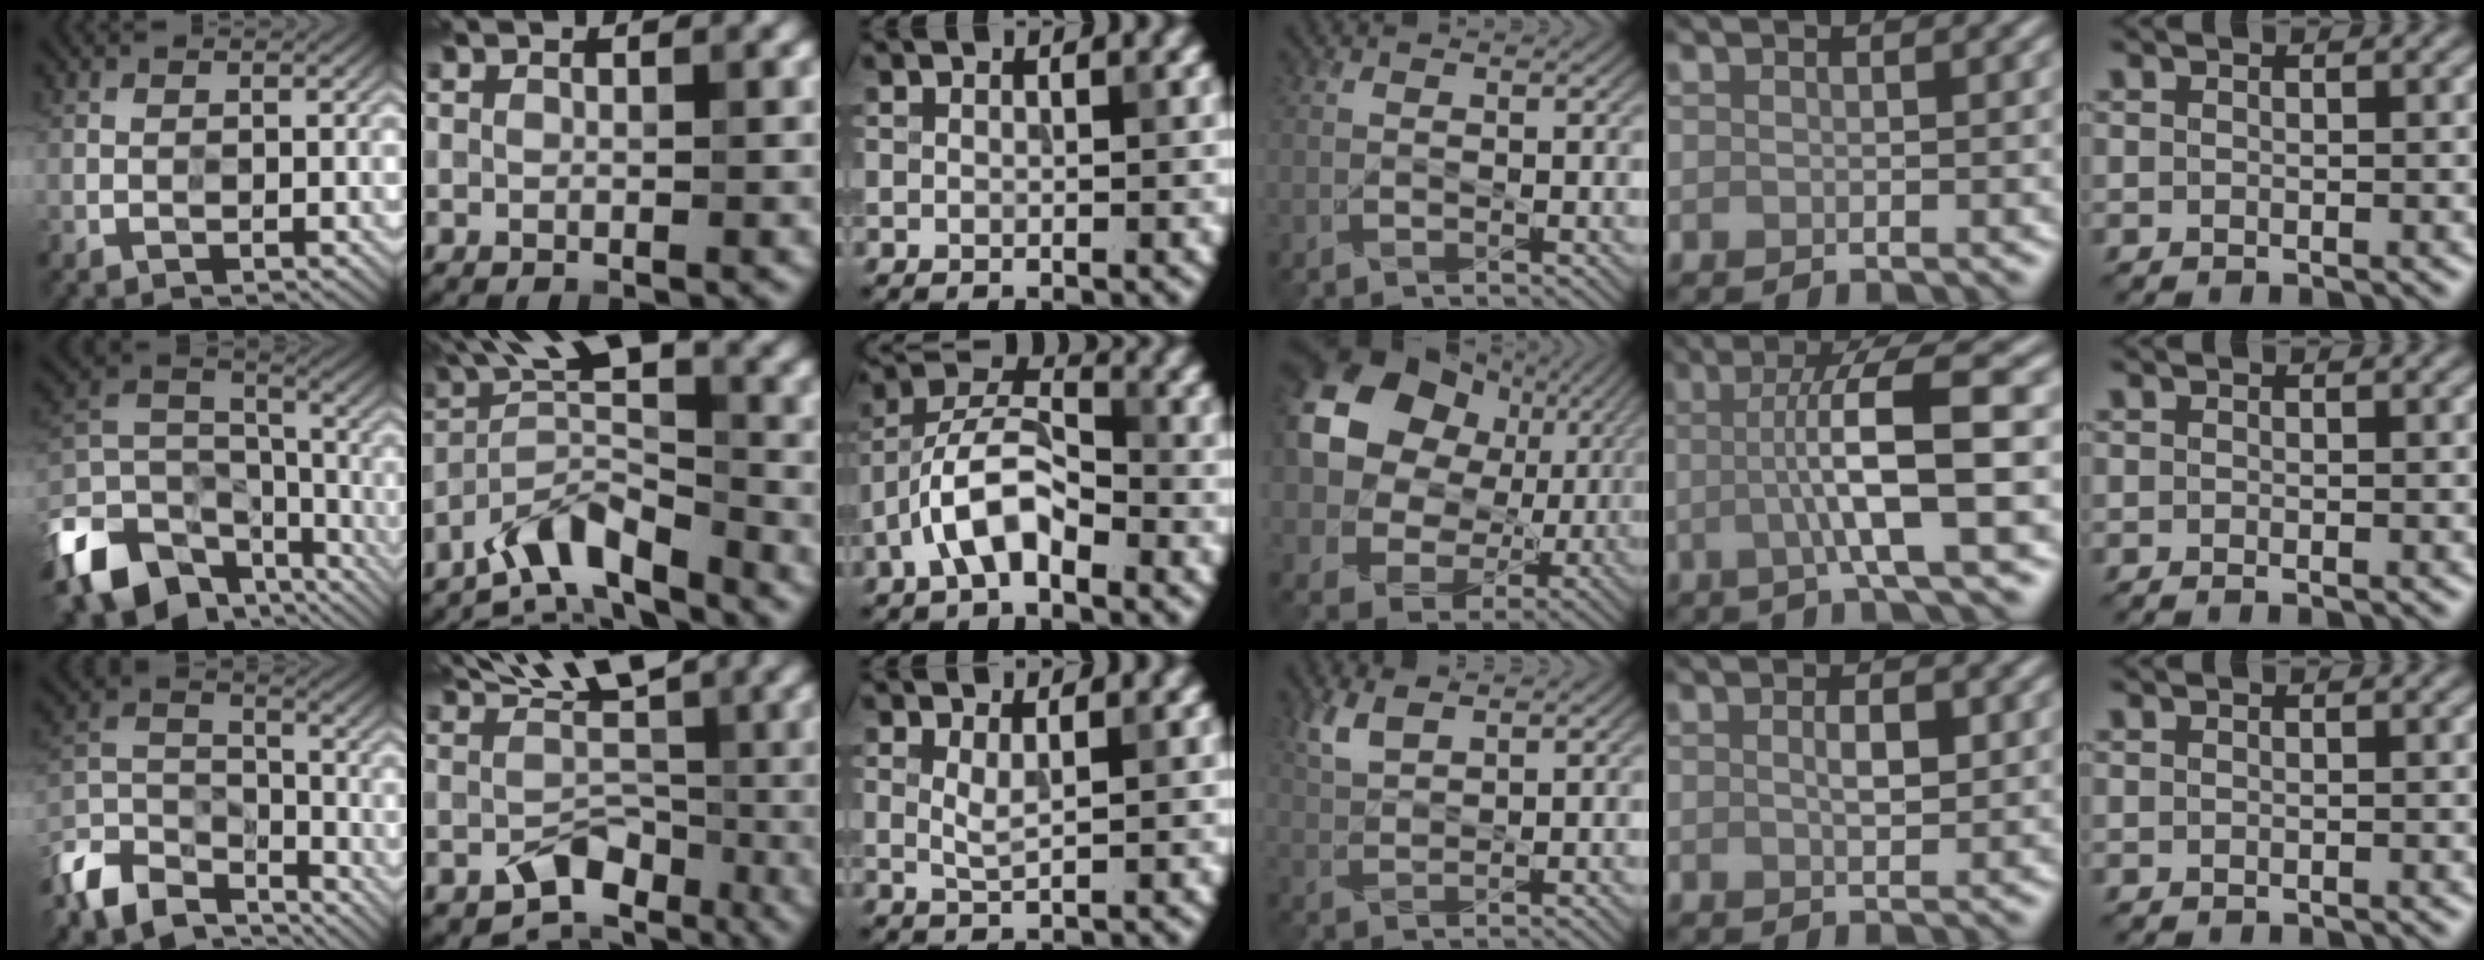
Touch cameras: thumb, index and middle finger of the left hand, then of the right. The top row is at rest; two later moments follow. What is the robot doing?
{"motion": "wipe", "object": "glasses"}